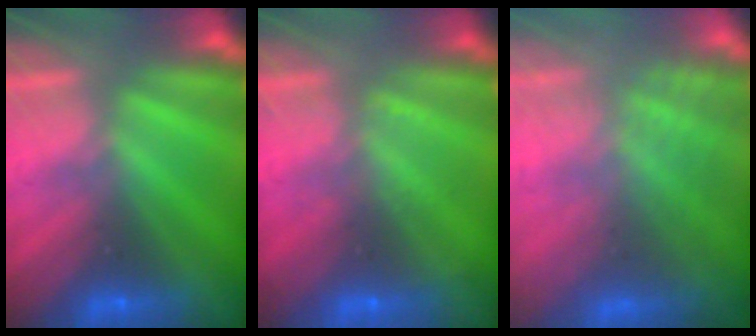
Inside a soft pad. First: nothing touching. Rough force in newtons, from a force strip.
{"total": 1.8}
{"total": 8.9}